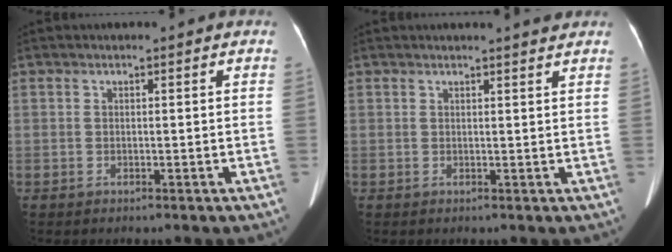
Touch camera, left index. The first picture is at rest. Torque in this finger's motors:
{"motor_torque": [0.77, -0.83, 0.04, 0.03]}